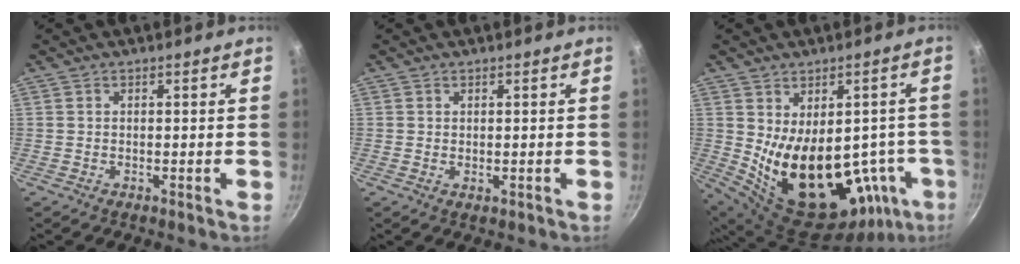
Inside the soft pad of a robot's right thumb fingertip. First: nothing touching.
{"total": 0.6, "force": [0.2, 0.3, 0.5], "torque": [-0.005, -0.007, 0.002]}
{"total": 23.1, "force": [-4.1, 13.9, 18.0], "torque": [-0.219, -0.018, -0.024]}